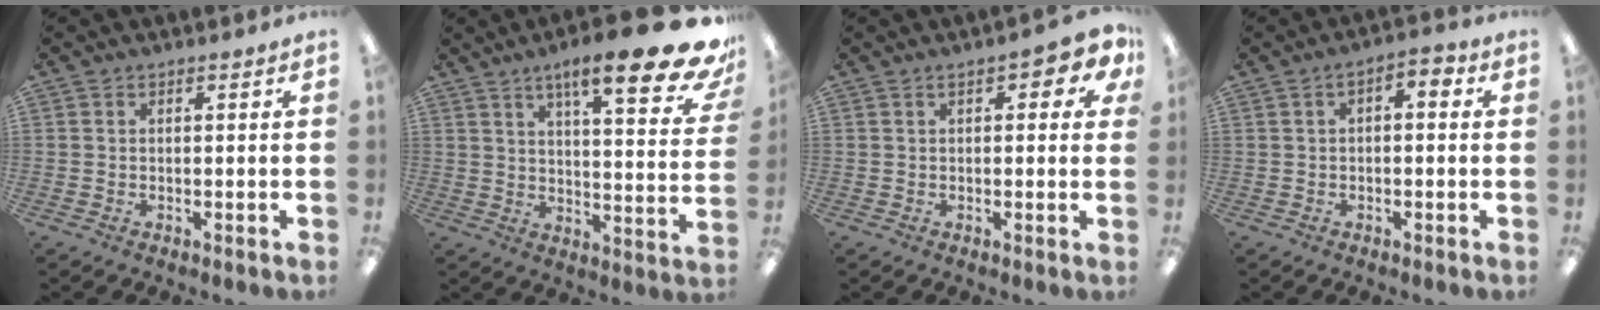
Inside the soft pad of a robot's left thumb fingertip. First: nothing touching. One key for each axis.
{"total": 18.1, "fx": 11.7, "fy": 3.8, "fz": 13.3, "tx": -0.189, "ty": -0.073, "tz": 0.179}
{"total": 5.0, "fx": 1.9, "fy": 2.3, "fz": 4.0, "tx": -0.054, "ty": 0.002, "tz": 0.029}
{"total": 2.9, "fx": -1.0, "fy": 1.7, "fz": 2.1, "tx": -0.036, "ty": 0.014, "tz": -0.021}